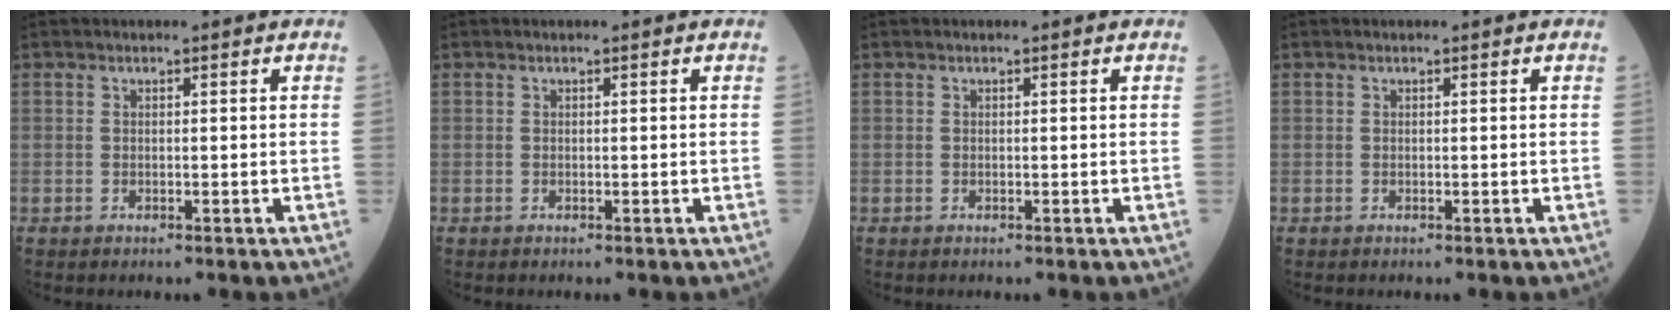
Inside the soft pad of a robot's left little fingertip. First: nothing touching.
{"total": 0.0}
{"total": 0.0}
{"total": 0.0}